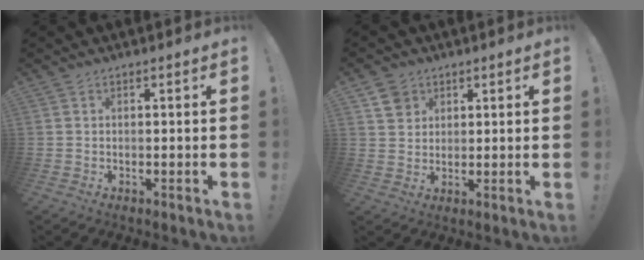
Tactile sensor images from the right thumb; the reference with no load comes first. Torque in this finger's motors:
{"motor_torque": [-0.39, 0.38, -0.24, 0.52, -0.07]}